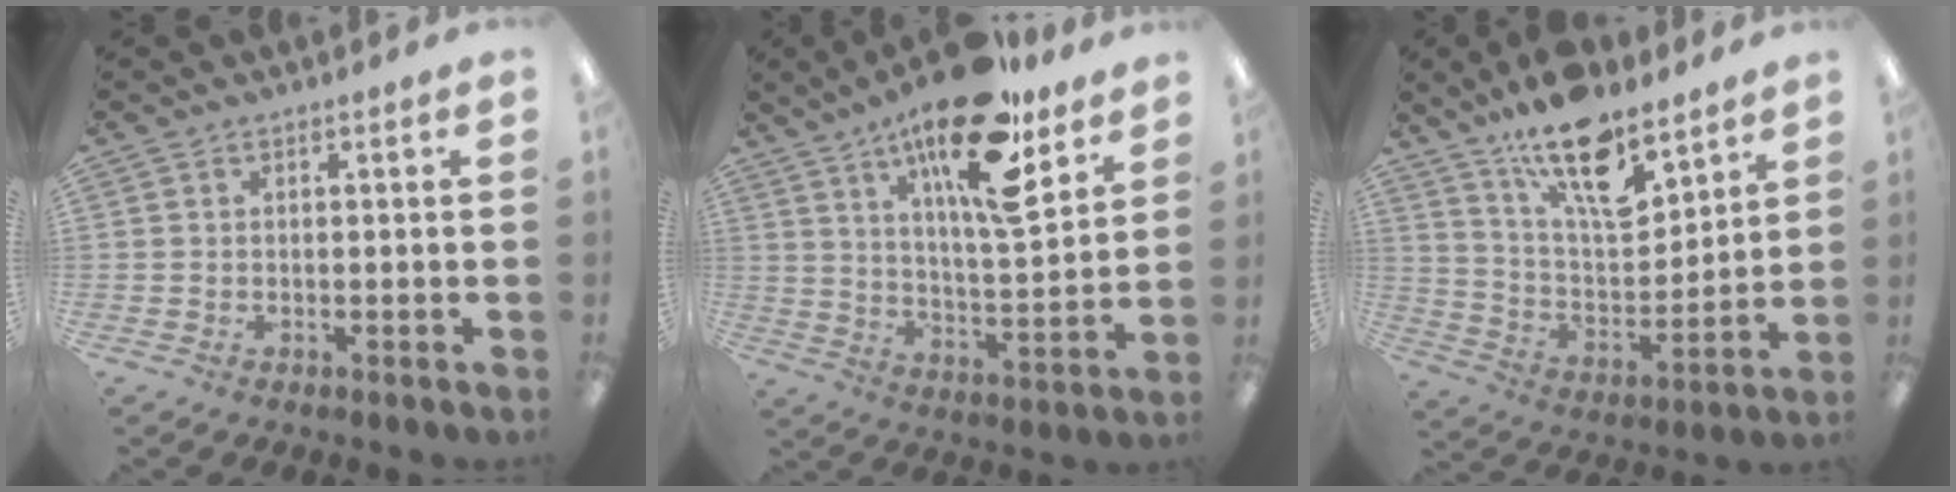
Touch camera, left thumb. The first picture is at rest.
{"total": 19.9, "force": [13.5, 5.7, 13.5], "torque": [-0.218, -0.080, 0.218]}
{"total": 17.7, "force": [12.6, 6.7, 10.5], "torque": [-0.179, -0.074, 0.216]}